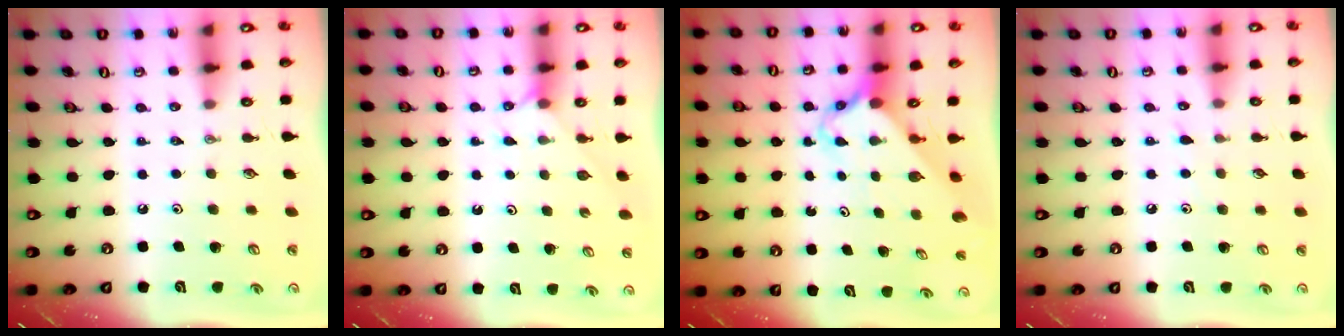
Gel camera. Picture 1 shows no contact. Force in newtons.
{"total": 3.2, "press": 3.2, "slide": 0.4}
{"total": 2.8, "press": 2.8, "slide": 0.2}
{"total": 3.7, "press": 3.7, "slide": 0.5}